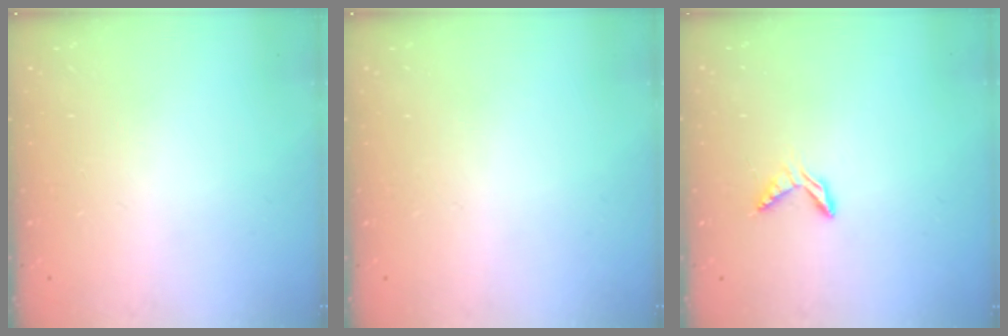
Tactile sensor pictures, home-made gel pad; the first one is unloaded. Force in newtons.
{"total": 0.0}
{"total": 4.5, "press": 4.5, "slide": 0.3}